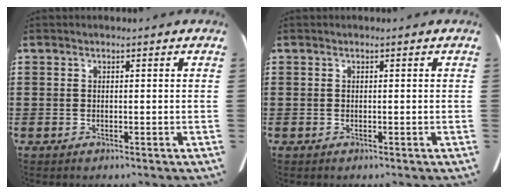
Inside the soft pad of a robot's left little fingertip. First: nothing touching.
{"total": 0.0}